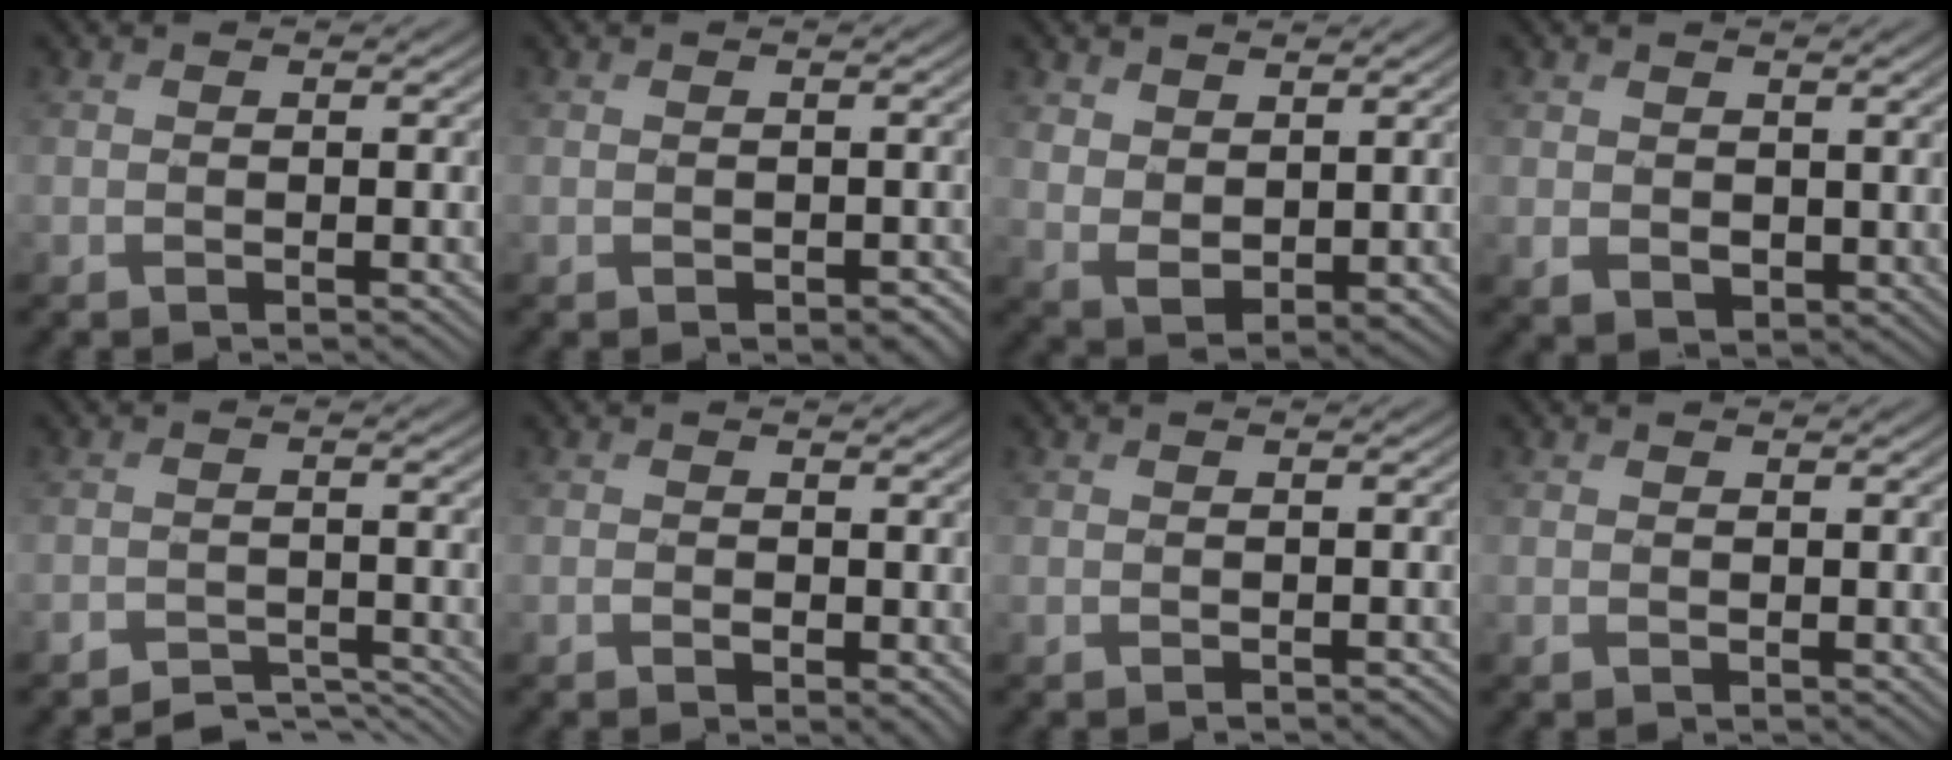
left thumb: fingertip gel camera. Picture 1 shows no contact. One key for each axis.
{"total": 1.3, "fx": -0.5, "fy": 0.9, "fz": 0.8, "tx": -0.015, "ty": -0.012, "tz": -0.005}
{"total": 5.1, "fx": 3.1, "fy": 2.9, "fz": 2.7, "tx": -0.069, "ty": -0.011, "tz": 0.070}
{"total": 2.8, "fx": 1.0, "fy": 2.2, "fz": 1.4, "tx": -0.045, "ty": -0.010, "tz": 0.022}
{"total": 4.0, "fx": -3.8, "fy": 0.8, "fz": 1.0, "tx": -0.019, "ty": -0.005, "tz": -0.060}
{"total": 1.4, "fx": -0.3, "fy": 1.0, "fz": 1.0, "tx": -0.020, "ty": -0.007, "tz": -0.004}
{"total": 0.8, "fx": -0.5, "fy": 0.4, "fz": 0.4, "tx": -0.007, "ty": -0.005, "tz": -0.007}
{"total": 0.5, "fx": 0.3, "fy": 0.4, "fz": 0.2, "tx": -0.006, "ty": -0.002, "tz": 0.007}